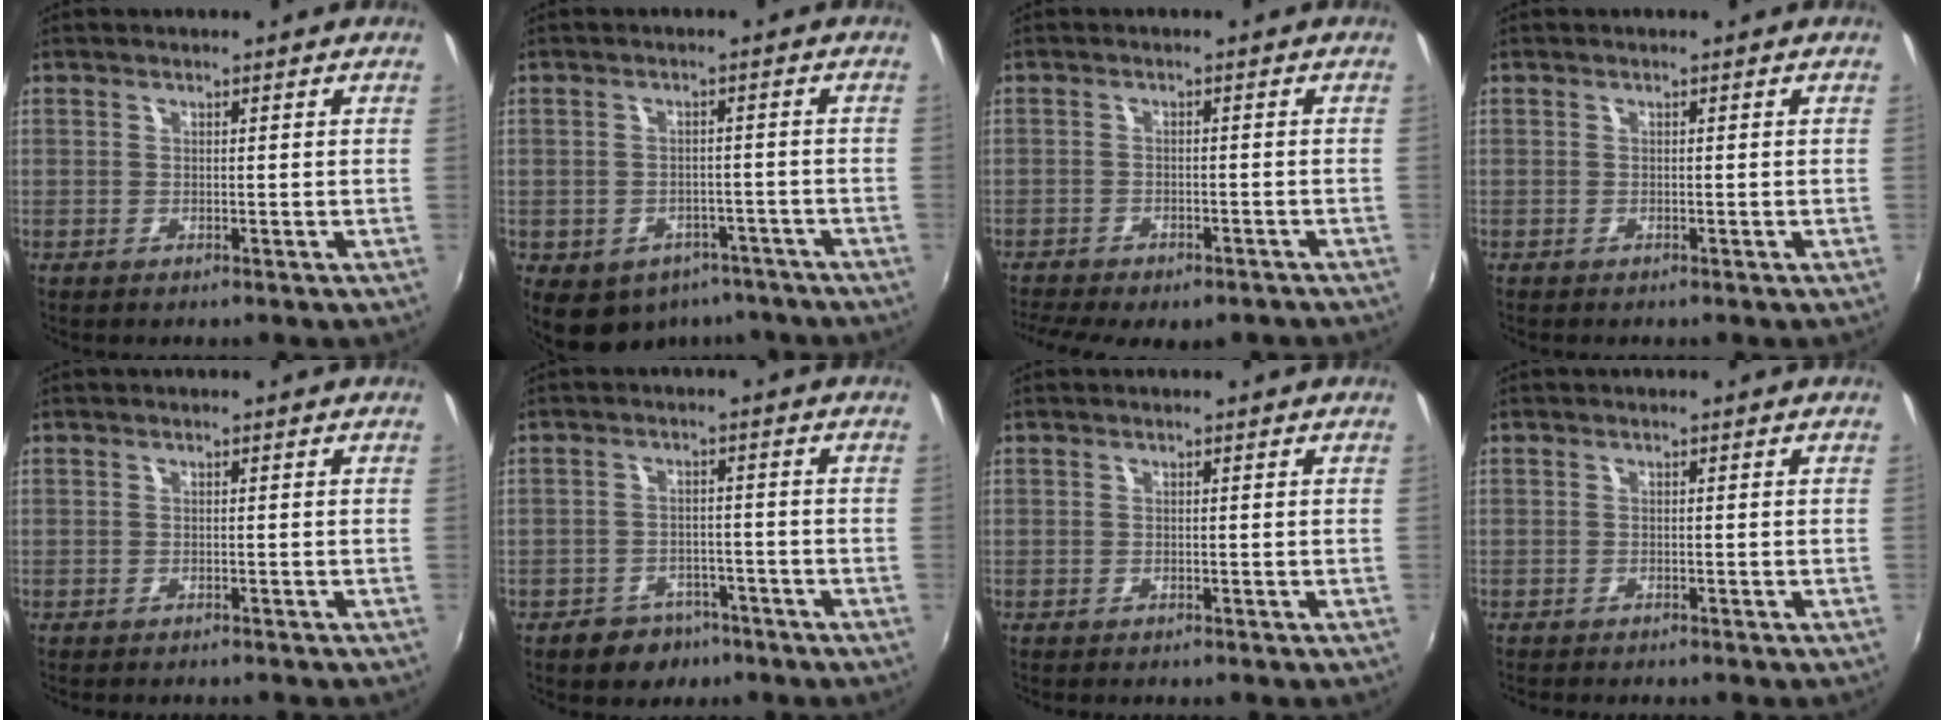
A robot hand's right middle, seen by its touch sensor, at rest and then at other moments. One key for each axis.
{"total": 12.1, "fx": -7.4, "fy": 8.2, "fz": 5.0, "tx": -0.116, "ty": -0.004, "tz": -0.081}
{"total": 12.3, "fx": -9.7, "fy": 4.4, "fz": 6.2, "tx": -0.141, "ty": -0.037, "tz": -0.136}
{"total": 0.0}
{"total": 2.4, "fx": -2.2, "fy": 0.4, "fz": 0.8, "tx": -0.022, "ty": -0.010, "tz": -0.033}
{"total": 6.0, "fx": -4.2, "fy": 4.1, "fz": 1.3, "tx": -0.041, "ty": 0.013, "tz": -0.054}
{"total": 0.8, "fx": -0.7, "fy": 0.2, "fz": 0.2, "tx": -0.007, "ty": -0.003, "tz": -0.012}
{"total": 2.1, "fx": -2.0, "fy": 0.1, "fz": 0.7, "tx": -0.024, "ty": -0.011, "tz": -0.035}